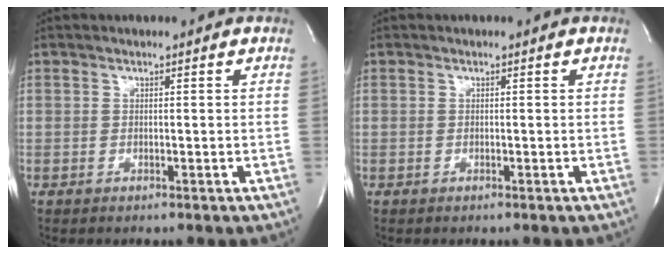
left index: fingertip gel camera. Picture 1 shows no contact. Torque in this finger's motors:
{"motor_torque": [0.00, 0.00, 0.00, 0.00]}